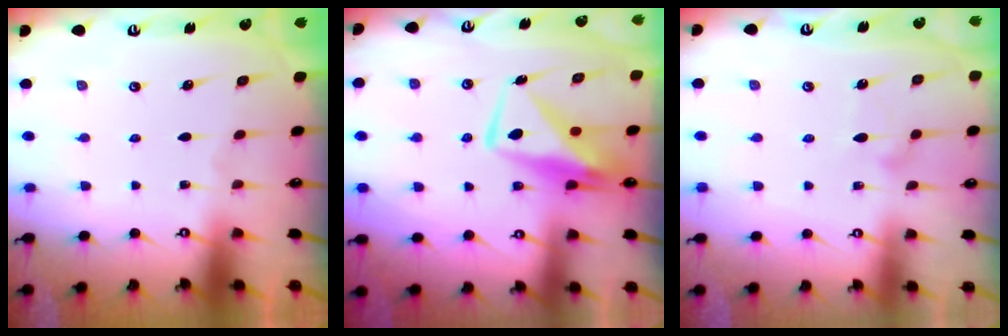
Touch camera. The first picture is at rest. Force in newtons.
{"total": 8.0, "press": 7.9, "slide": 1.0}
{"total": 8.0, "press": 8.0, "slide": 0.5}